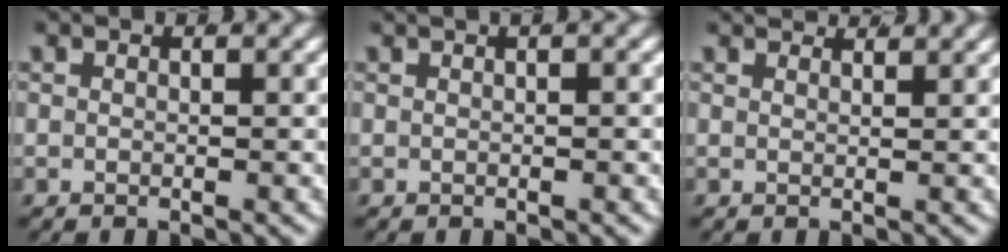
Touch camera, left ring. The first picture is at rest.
{"total": 1.0, "force": [0.6, 0.0, 0.7], "torque": [0.000, 0.014, 0.006]}
{"total": 2.4, "force": [2.3, -0.4, 0.5], "torque": [0.001, -0.002, 0.038]}